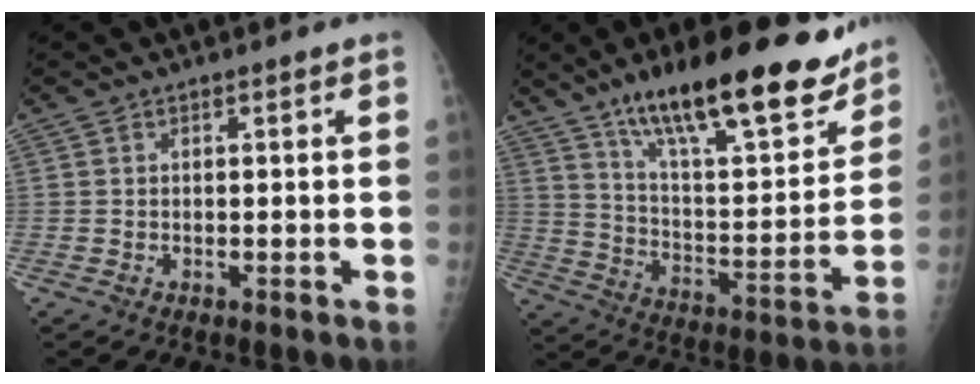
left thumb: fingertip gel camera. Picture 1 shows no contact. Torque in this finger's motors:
{"motor_torque": [0.48, 0.42, 1.43, -1.34, 0.17]}